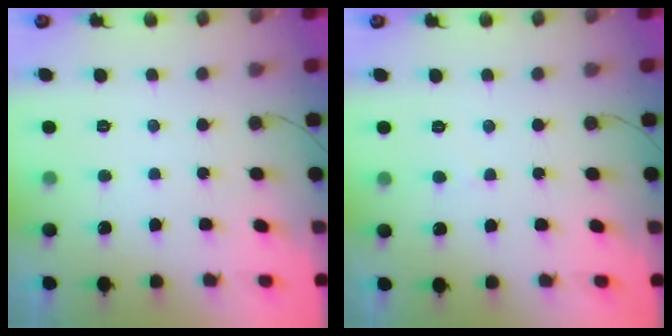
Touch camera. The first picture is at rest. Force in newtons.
{"total": 2.1, "press": 2.1, "slide": 0.2}